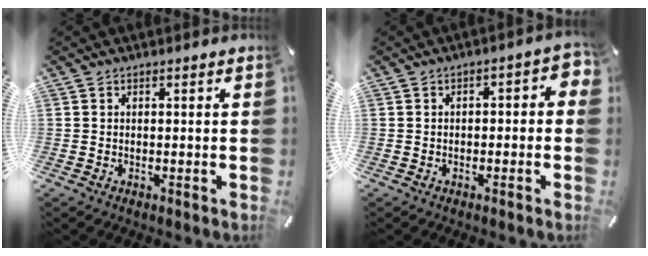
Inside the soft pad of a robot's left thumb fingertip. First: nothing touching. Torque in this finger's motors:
{"motor_torque": [-0.15, -0.11, 0.36, 0.34, -0.04]}